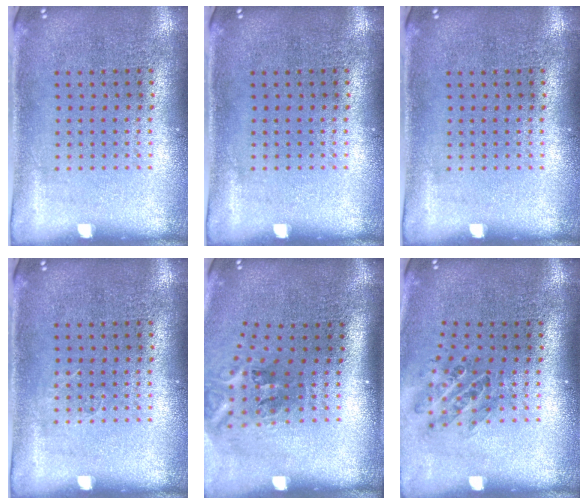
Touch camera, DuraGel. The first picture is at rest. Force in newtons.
{"total": 0.0}
{"total": 0.0}
{"total": 0.6, "press": 0.5, "slide": 0.2}
{"total": 2.3, "press": 1.4, "slide": 1.9}
{"total": 1.0, "press": 1.0, "slide": 0.3}